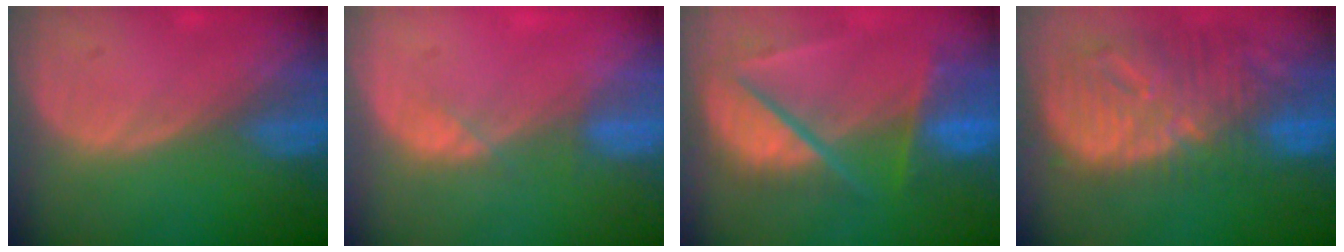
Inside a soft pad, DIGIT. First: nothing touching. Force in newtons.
{"total": 1.9, "press": 1.7, "slide": 0.9}
{"total": 9.7, "press": 8.3, "slide": 5.0}
{"total": 13.2, "press": 11.5, "slide": 6.6}